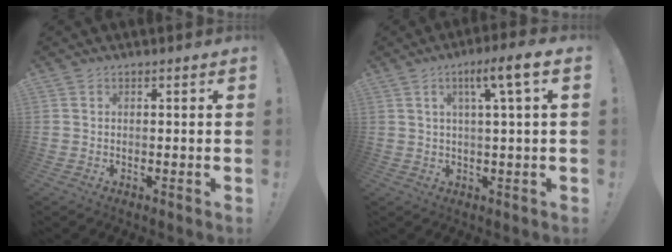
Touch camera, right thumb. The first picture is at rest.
{"total": 7.8, "force": [2.6, 0.2, 7.4], "torque": [-0.110, -0.007, 0.034]}